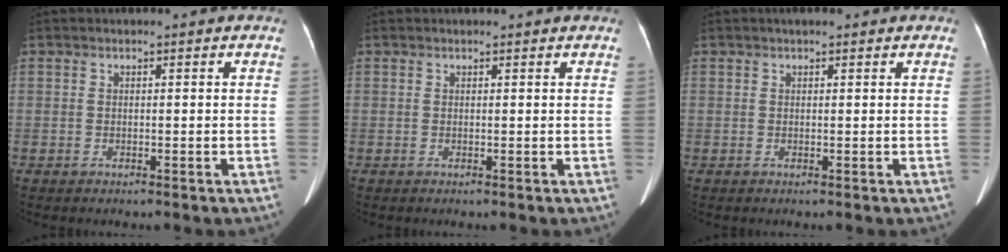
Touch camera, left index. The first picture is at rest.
{"total": 1.8, "force": [1.8, 0.2, 0.5], "torque": [-0.011, 0.014, 0.018]}
{"total": 2.0, "force": [1.4, 0.6, 1.2], "torque": [-0.014, 0.017, 0.017]}